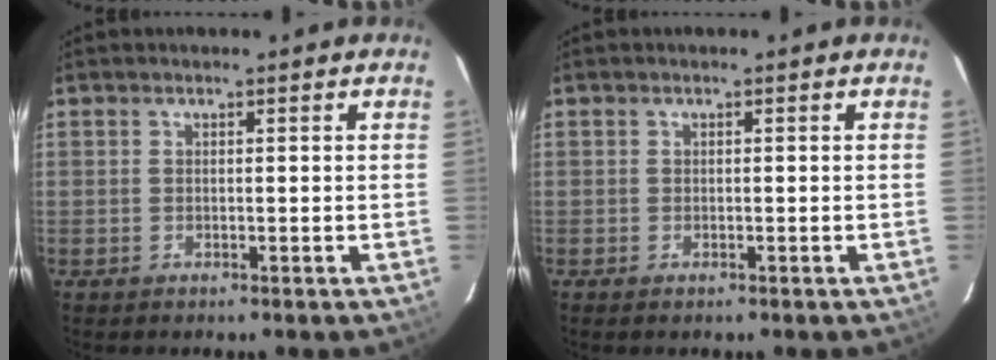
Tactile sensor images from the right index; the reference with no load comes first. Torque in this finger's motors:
{"motor_torque": [0.05, 0.11, 0.08, 0.01]}